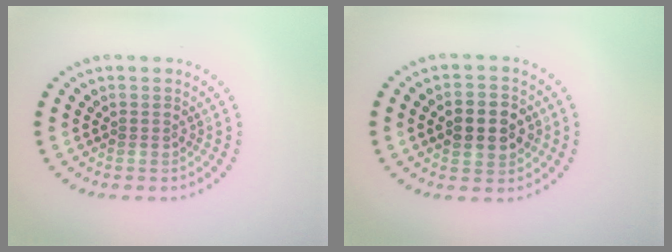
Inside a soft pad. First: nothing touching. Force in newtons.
{"total": 4.6, "press": 4.6, "slide": 0.2}